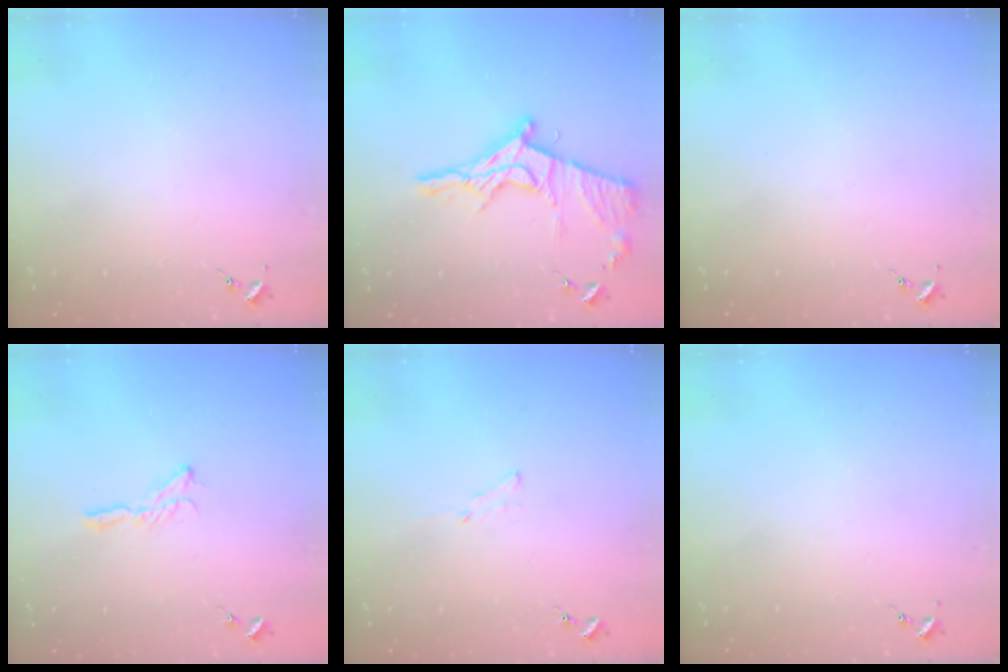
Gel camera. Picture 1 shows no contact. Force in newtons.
{"total": 16.9, "press": 16.8, "slide": 1.4}
{"total": 0.0}
{"total": 6.3, "press": 6.3, "slide": 0.3}
{"total": 3.6, "press": 3.6, "slide": 0.4}
{"total": 0.0}